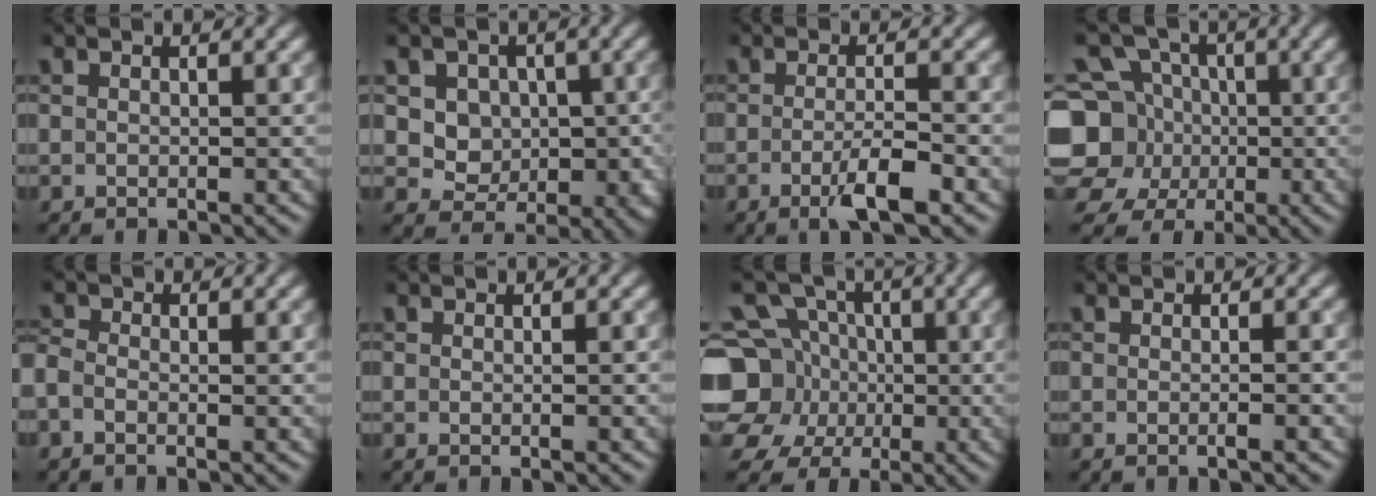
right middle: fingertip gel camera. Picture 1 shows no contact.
{"total": 6.3, "force": [0.8, 5.3, 3.3], "torque": [-0.035, 0.003, 0.007]}
{"total": 3.7, "force": [-1.6, 0.7, 3.3], "torque": [-0.059, -0.003, -0.030]}
{"total": 9.4, "force": [-1.1, 8.6, 3.6], "torque": [-0.093, 0.016, -0.053]}
{"total": 1.7, "force": [-0.9, 0.9, 1.1], "torque": [-0.028, -0.003, -0.026]}
{"total": 1.0, "force": [-0.2, 0.3, 0.9], "torque": [-0.008, -0.005, -0.007]}
{"total": 12.6, "force": [-1.9, 11.6, 4.6], "torque": [-0.134, 0.010, -0.055]}
{"total": 2.0, "force": [-0.4, 0.7, 1.8], "torque": [0.000, -0.004, -0.021]}